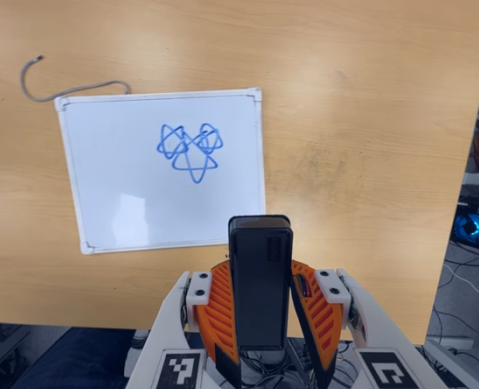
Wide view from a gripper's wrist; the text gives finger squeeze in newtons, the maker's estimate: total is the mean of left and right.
{"total": 5.9, "left": 5.3, "right": 6.5}